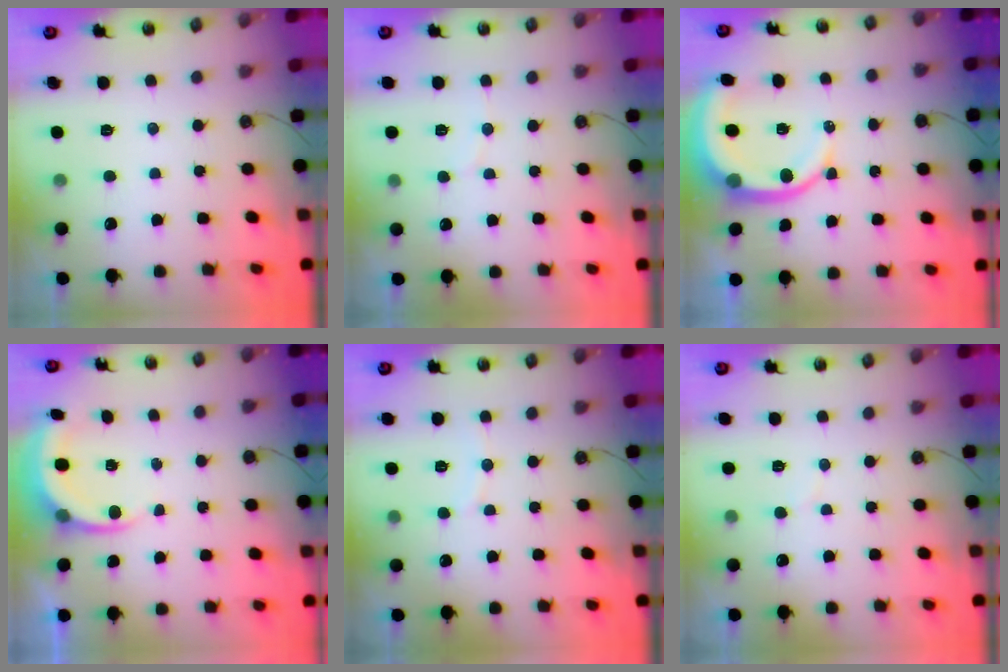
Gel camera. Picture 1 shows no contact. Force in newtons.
{"total": 3.0, "press": 3.0, "slide": 0.2}
{"total": 10.0, "press": 9.9, "slide": 1.2}
{"total": 7.1, "press": 7.1, "slide": 0.5}
{"total": 3.4, "press": 3.3, "slide": 0.4}
{"total": 4.1, "press": 4.1, "slide": 0.4}